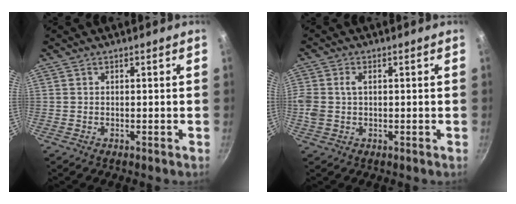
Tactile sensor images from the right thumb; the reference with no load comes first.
{"total": 4.6, "force": [0.5, 3.0, 3.5], "torque": [-0.072, 0.006, 0.007]}